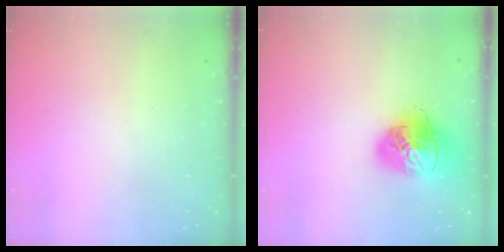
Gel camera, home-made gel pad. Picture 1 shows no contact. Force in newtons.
{"total": 17.5, "press": 17.3, "slide": 2.6}